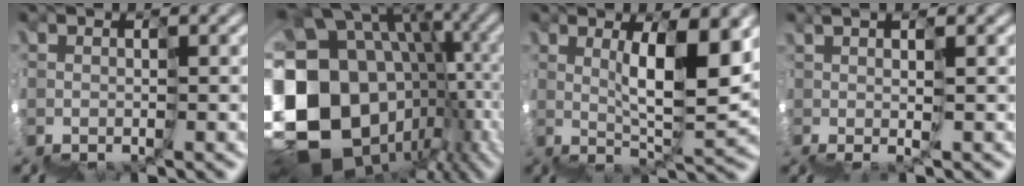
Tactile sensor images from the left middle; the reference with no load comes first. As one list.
[{"total": 14.5, "force": [-2.1, 12.2, 7.6], "torque": [-0.140, 0.012, -0.022]}, {"total": 4.5, "force": [3.3, -1.6, 2.6], "torque": [-0.037, 0.022, 0.062]}, {"total": 2.3, "force": [1.1, -1.1, 1.7], "torque": [-0.008, -0.003, 0.032]}]